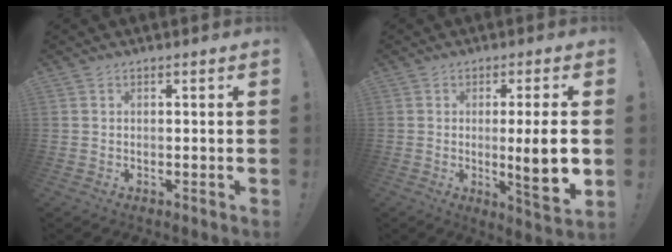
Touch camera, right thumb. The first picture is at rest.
{"total": 11.3, "force": [-0.7, 1.0, 11.2], "torque": [-0.156, -0.014, -0.016]}